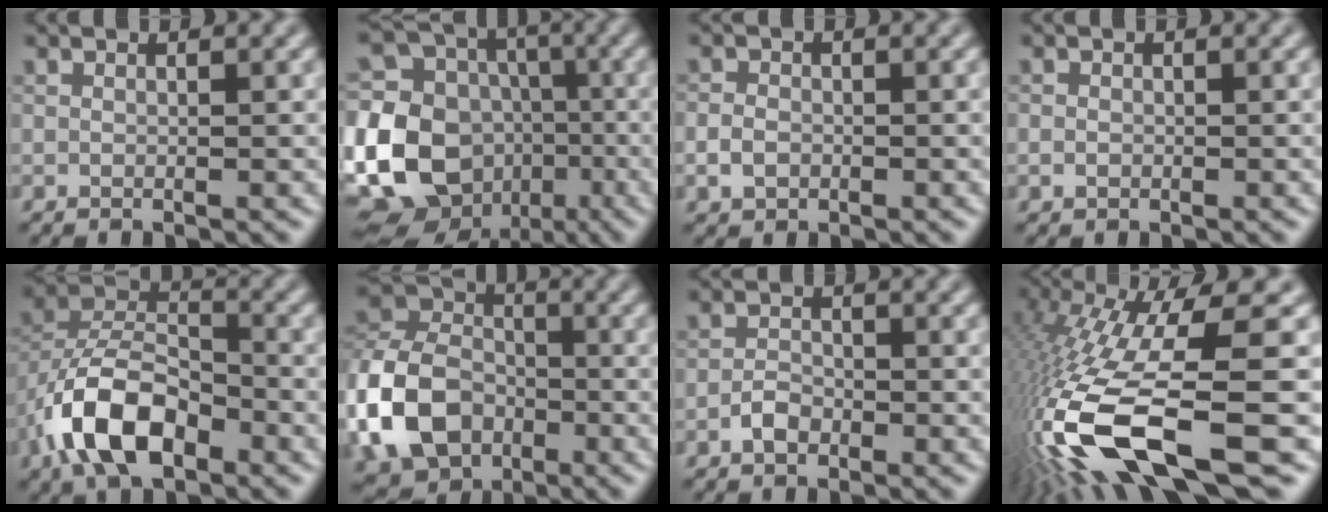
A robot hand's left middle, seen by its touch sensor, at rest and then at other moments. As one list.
[{"total": 19.0, "force": [-4.8, 16.4, 8.2], "torque": [-0.208, -0.006, -0.101]}, {"total": 1.7, "force": [-0.6, 1.4, 0.8], "torque": [-0.015, 0.001, -0.016]}, {"total": 0.7, "force": [-0.2, 0.7, 0.2], "torque": [-0.004, 0.000, -0.007]}, {"total": 8.4, "force": [-4.2, 4.5, 5.7], "torque": [-0.108, 0.011, -0.086]}, {"total": 10.3, "force": [-3.6, 7.7, 5.8], "torque": [-0.128, 0.007, -0.088]}, {"total": 1.7, "force": [-1.0, 1.1, 0.9], "torque": [-0.018, 0.007, -0.023]}, {"total": 15.5, "force": [-6.1, 3.7, 13.8], "torque": [-0.294, -0.026, -0.096]}]